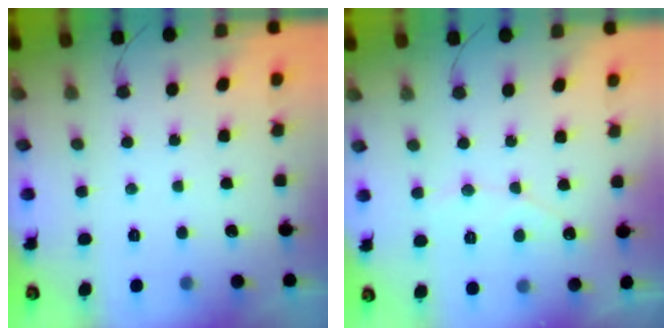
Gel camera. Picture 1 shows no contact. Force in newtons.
{"total": 5.2, "press": 5.2, "slide": 0.4}